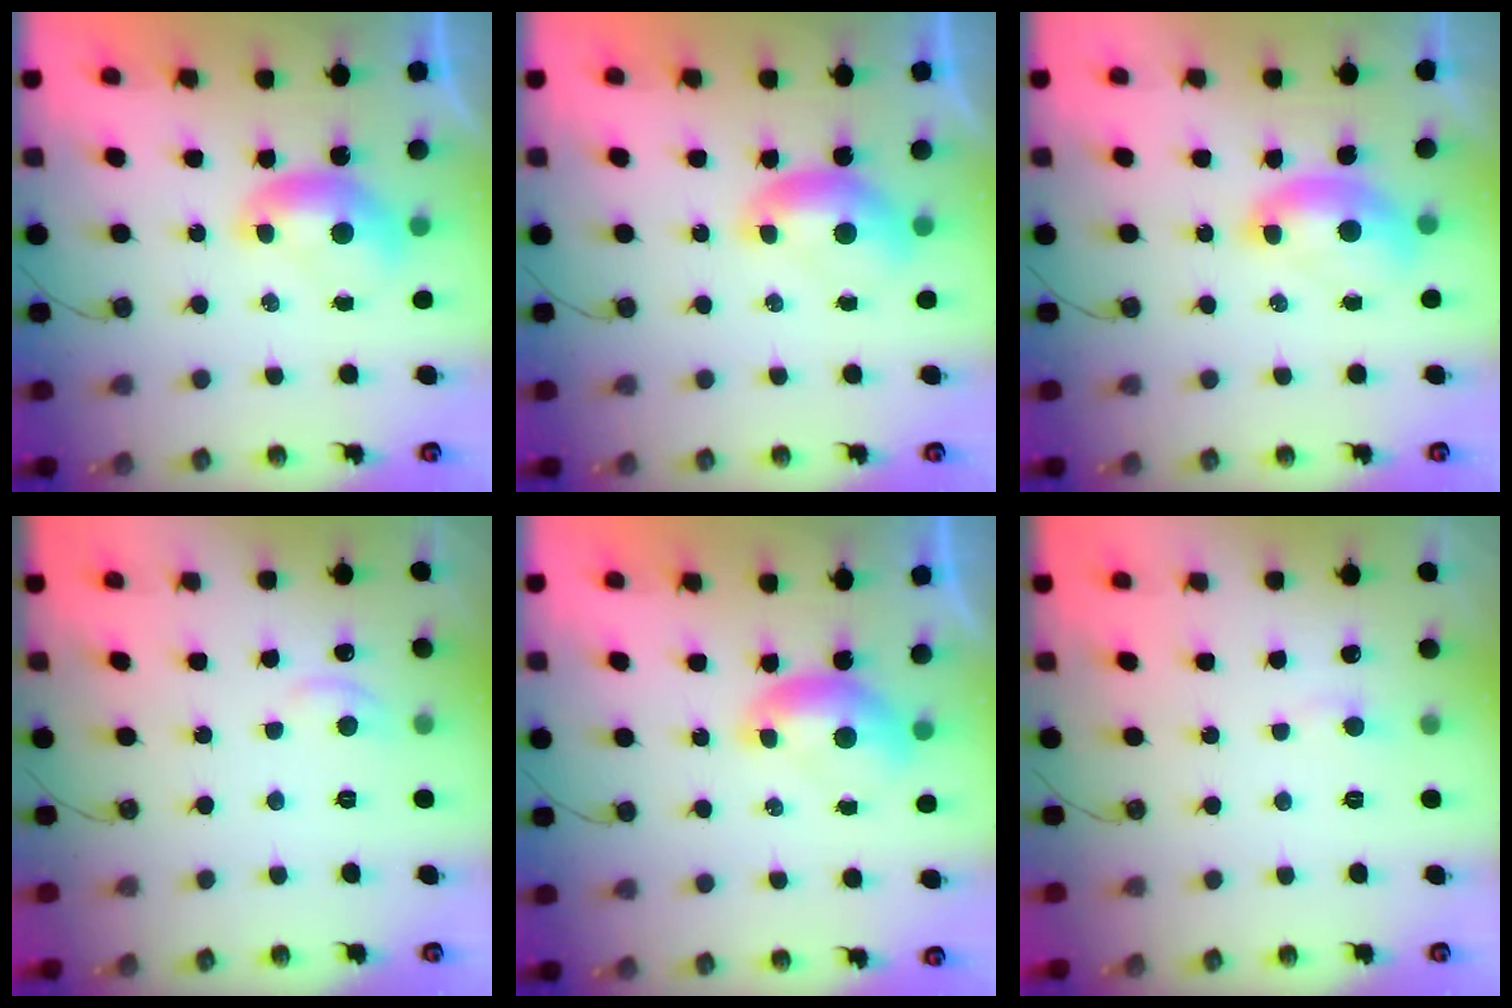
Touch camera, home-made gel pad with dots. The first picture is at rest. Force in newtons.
{"total": 0.0}
{"total": 2.0, "press": 1.9, "slide": 0.6}
{"total": 1.5, "press": 1.2, "slide": 1.0}
{"total": 0.0}
{"total": 0.7, "press": 0.3, "slide": 0.6}